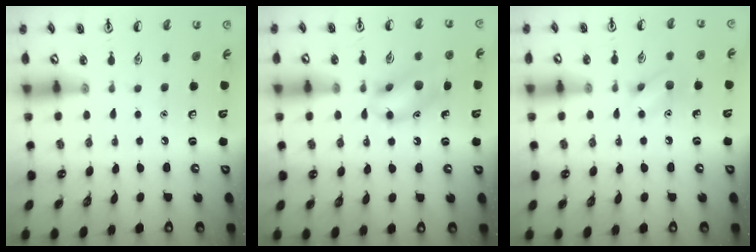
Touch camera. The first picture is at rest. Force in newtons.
{"total": 12.2, "press": 11.9, "slide": 2.4}
{"total": 7.8, "press": 7.7, "slide": 0.9}